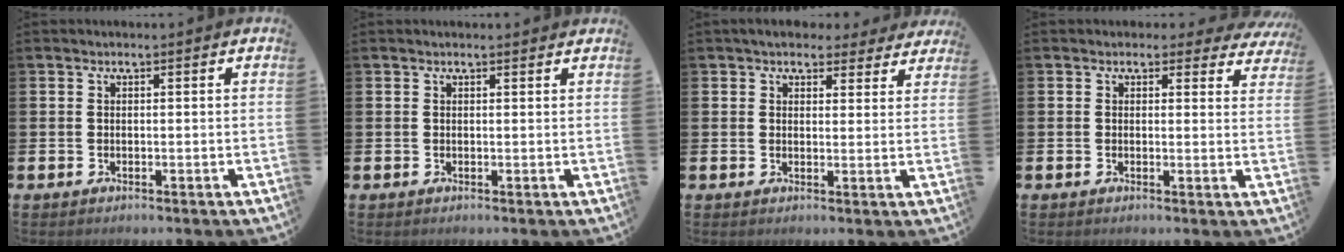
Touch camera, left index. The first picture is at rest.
{"total": 0.6, "force": [0.5, 0.1, 0.2], "torque": [0.004, -0.002, 0.007]}
{"total": 4.3, "force": [3.8, 1.9, 0.7], "torque": [-0.007, -0.019, 0.066]}
{"total": 1.8, "force": [1.5, 1.0, 0.2], "torque": [-0.001, -0.002, 0.022]}